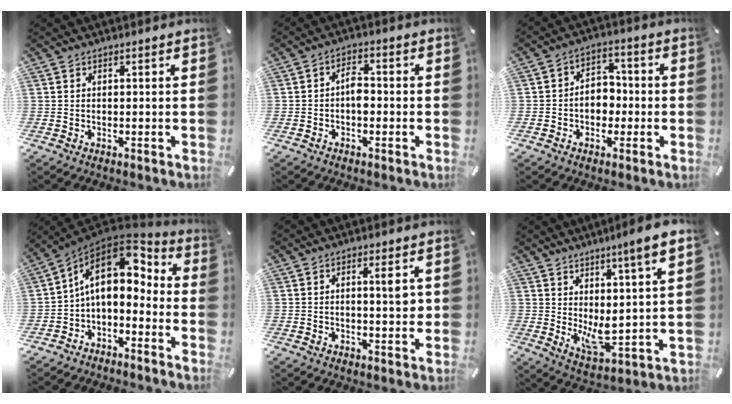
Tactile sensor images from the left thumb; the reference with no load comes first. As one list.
[{"total": 3.9, "force": [-1.0, 2.3, 3.0], "torque": [-0.055, 0.010, -0.018]}, {"total": 6.7, "force": [-1.4, 5.5, 3.5], "torque": [-0.052, 0.015, -0.026]}, {"total": 12.9, "force": [2.3, 8.5, 9.4], "torque": [-0.154, -0.016, 0.042]}, {"total": 4.5, "force": [0.7, 1.1, 4.3], "torque": [-0.056, -0.007, 0.004]}, {"total": 11.2, "force": [3.6, 2.3, 10.3], "torque": [-0.150, -0.047, 0.058]}]